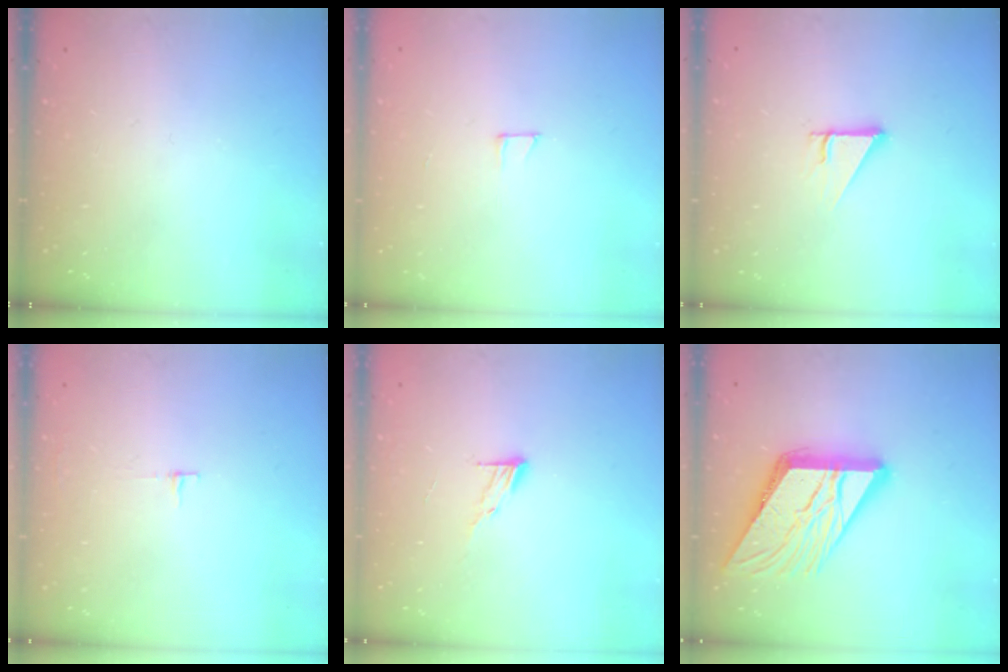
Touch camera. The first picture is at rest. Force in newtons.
{"total": 4.3, "press": 4.3, "slide": 0.4}
{"total": 2.5, "press": 2.5, "slide": 0.2}
{"total": 3.3, "press": 3.3, "slide": 0.4}
{"total": 5.9, "press": 5.9, "slide": 0.6}
{"total": 20.0, "press": 19.8, "slide": 2.2}